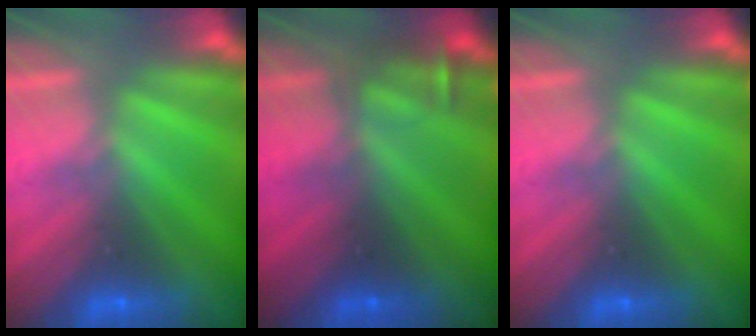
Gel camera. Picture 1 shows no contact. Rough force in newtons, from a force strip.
{"total": 3.1}
{"total": 0.0}